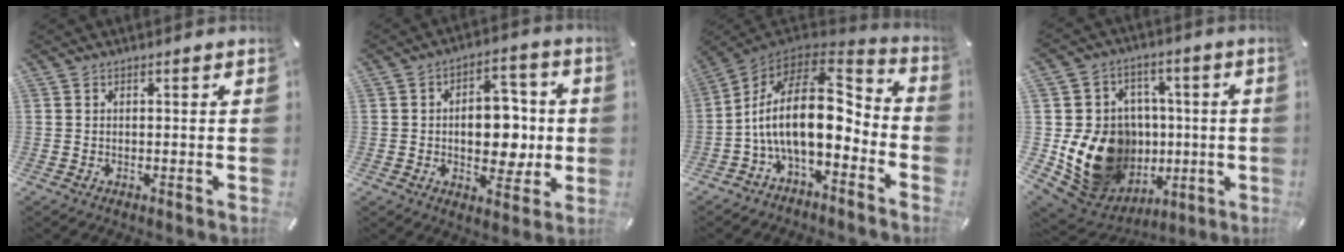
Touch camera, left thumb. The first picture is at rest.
{"total": 11.7, "force": [-0.4, 7.8, 8.7], "torque": [-0.102, 0.005, -0.006]}
{"total": 19.9, "force": [-1.0, 11.1, 16.5], "torque": [-0.317, -0.008, -0.018]}
{"total": 19.4, "force": [-1.6, 17.1, 9.1], "torque": [-0.170, -0.011, 0.011]}